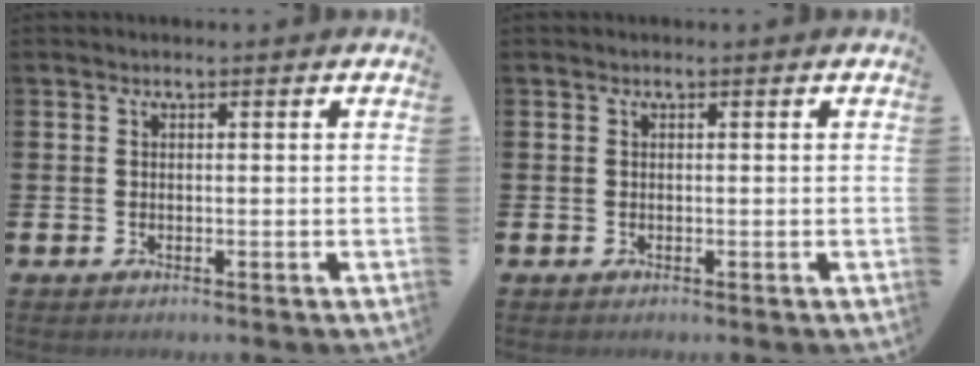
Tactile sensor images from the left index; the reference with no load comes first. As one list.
[{"total": 0.0}]